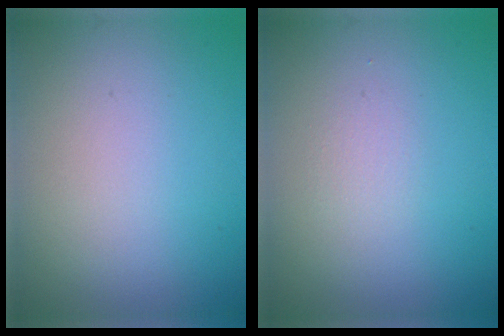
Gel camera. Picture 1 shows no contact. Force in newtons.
{"total": 0.7, "press": 0.7, "slide": 0.1}